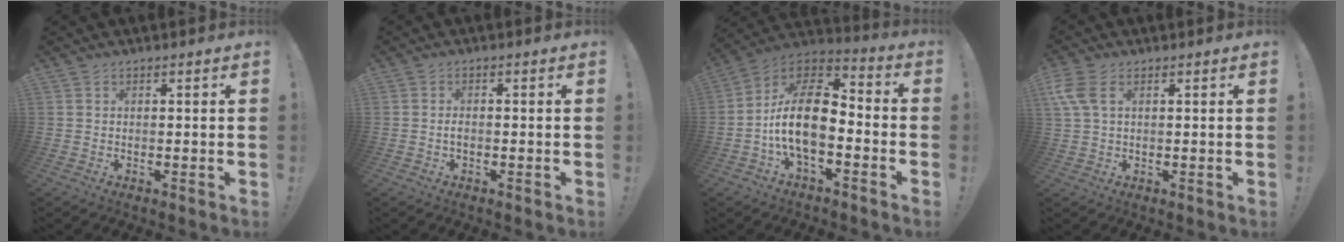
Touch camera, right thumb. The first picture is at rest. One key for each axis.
{"total": 1.1, "fx": -0.5, "fy": 0.3, "fz": 0.9, "tx": -0.020, "ty": 0.003, "tz": -0.009}
{"total": 17.6, "fx": -3.5, "fy": 9.4, "fz": 14.5, "tx": -0.277, "ty": 0.023, "tz": -0.055}
{"total": 6.0, "fx": 2.2, "fy": 3.2, "fz": 4.6, "tx": -0.118, "ty": 0.000, "tz": 0.040}